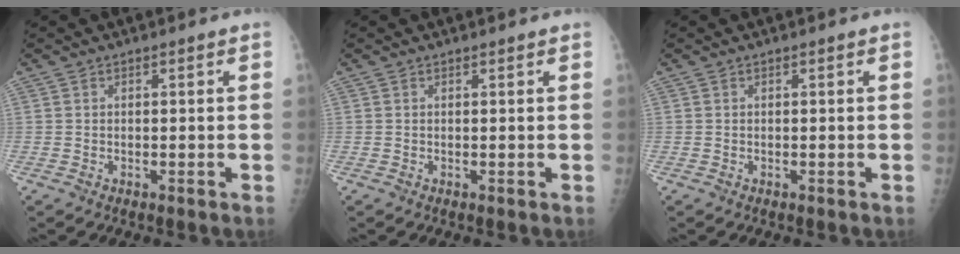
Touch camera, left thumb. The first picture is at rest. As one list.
[{"total": 0.5, "force": [0.5, 0.0, 0.1], "torque": [-0.005, -0.001, 0.007]}, {"total": 0.0}]